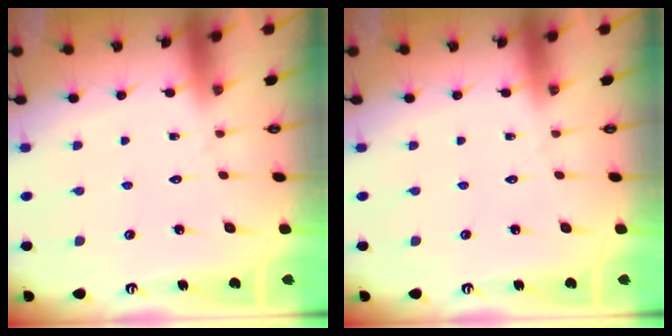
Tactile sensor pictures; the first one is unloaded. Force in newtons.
{"total": 0.0}